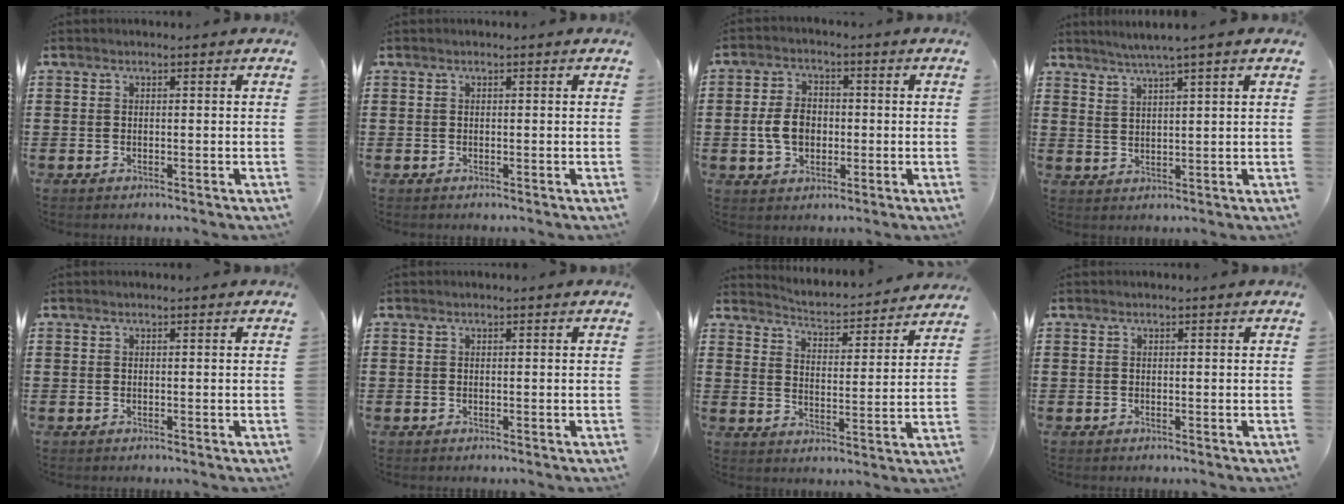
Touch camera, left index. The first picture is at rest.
{"total": 0.0}
{"total": 5.7, "force": [-0.7, 4.0, 4.1], "torque": [-0.095, 0.005, -0.017]}
{"total": 2.7, "force": [2.3, -0.6, 1.3], "torque": [-0.031, -0.011, 0.039]}
{"total": 0.0}
{"total": 0.0}
{"total": 3.2, "force": [3.2, -0.2, -0.2], "torque": [-0.020, -0.038, 0.047]}
{"total": 0.0}